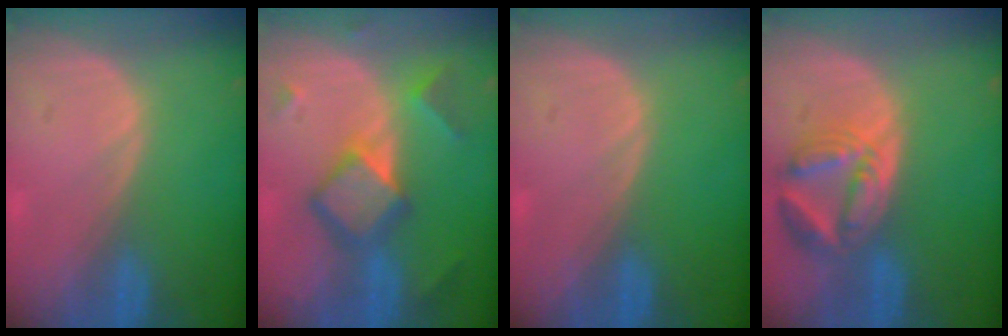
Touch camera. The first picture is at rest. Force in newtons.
{"total": 7.4, "press": 7.4, "slide": 0.5}
{"total": 0.0}
{"total": 8.1, "press": 7.2, "slide": 3.7}